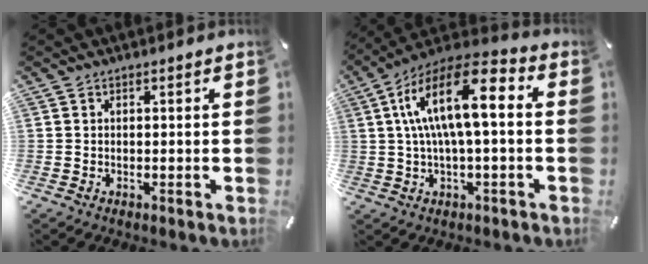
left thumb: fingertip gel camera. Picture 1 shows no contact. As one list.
[{"total": 16.1, "force": [3.0, 6.3, 14.5], "torque": [-0.272, -0.007, 0.046]}]